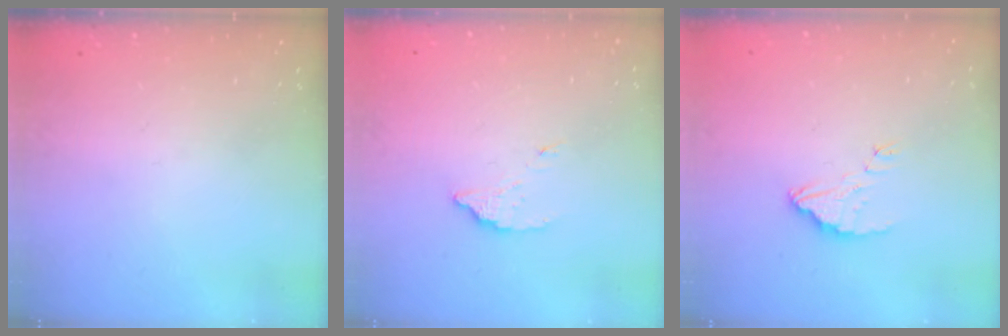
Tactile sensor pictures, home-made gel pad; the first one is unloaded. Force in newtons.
{"total": 2.8, "press": 2.8, "slide": 0.2}
{"total": 2.9, "press": 2.9, "slide": 0.2}